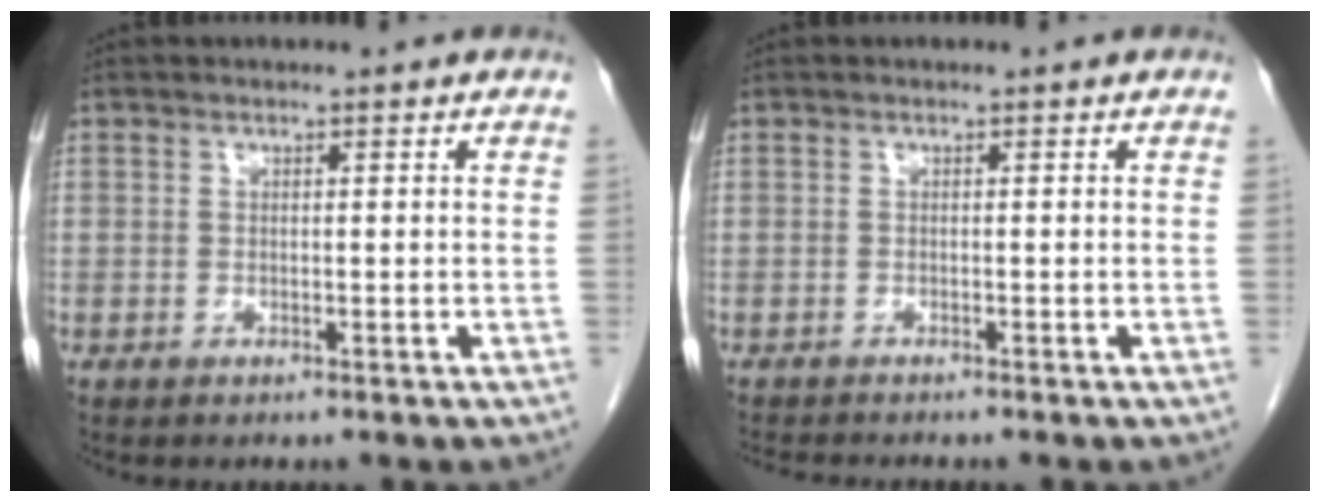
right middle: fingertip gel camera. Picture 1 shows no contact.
{"total": 3.3, "force": [-3.1, 0.0, 1.1], "torque": [-0.012, -0.009, -0.049]}